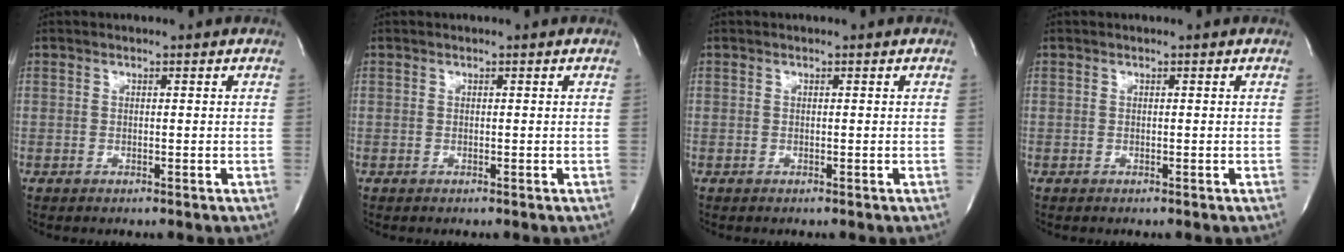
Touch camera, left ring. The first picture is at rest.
{"total": 0.0}
{"total": 0.0}
{"total": 0.0}